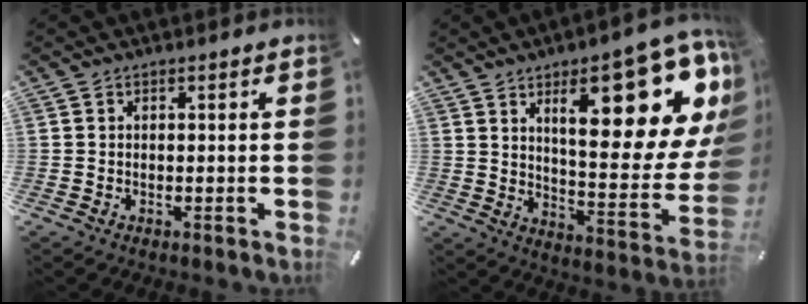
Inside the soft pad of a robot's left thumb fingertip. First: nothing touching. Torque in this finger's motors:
{"motor_torque": [2.51, 2.50, 1.46, -1.31, 0.19]}